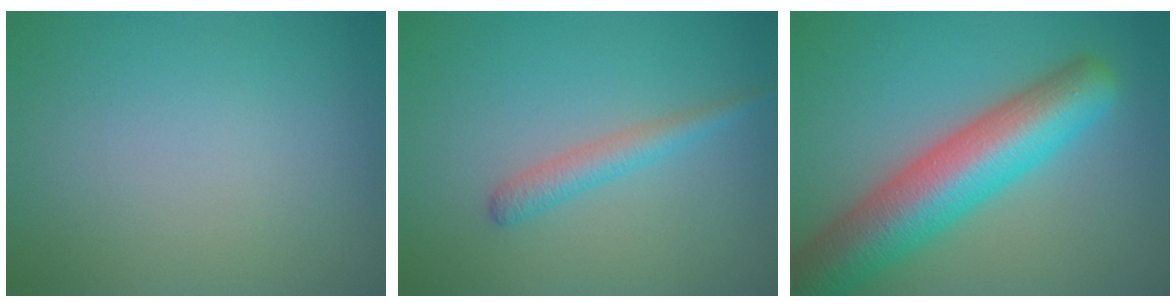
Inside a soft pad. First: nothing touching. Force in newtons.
{"total": 2.1, "press": 2.1, "slide": 0.0}
{"total": 10.3, "press": 10.3, "slide": 0.4}